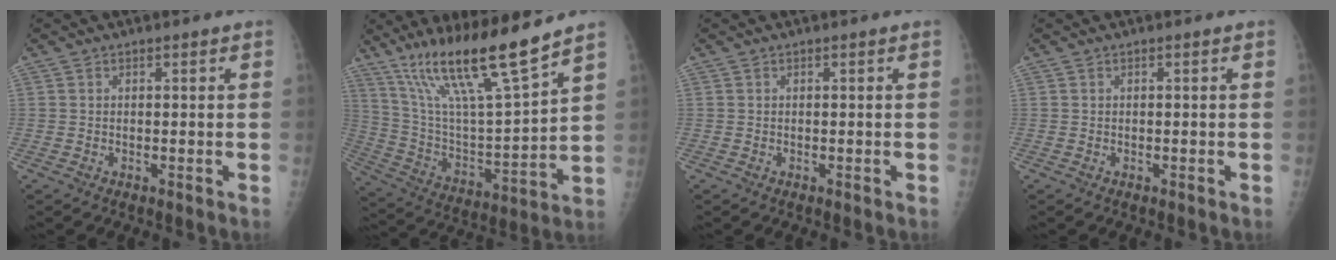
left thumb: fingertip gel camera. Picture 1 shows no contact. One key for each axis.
{"total": 19.6, "fx": 14.1, "fy": 1.8, "fz": 13.5, "tx": -0.226, "ty": -0.066, "tz": 0.264}
{"total": 0.0}
{"total": 0.0}